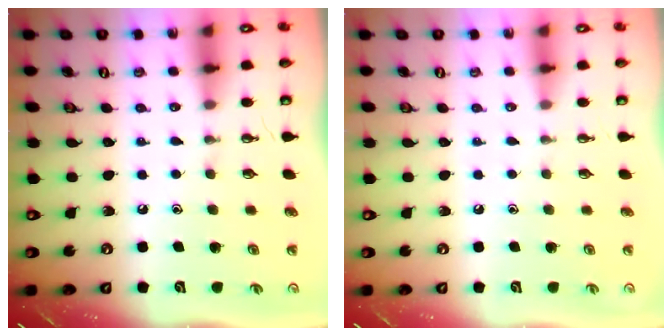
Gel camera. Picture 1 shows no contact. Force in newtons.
{"total": 0.0}